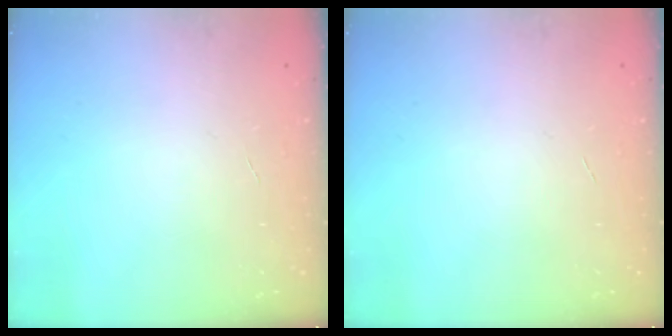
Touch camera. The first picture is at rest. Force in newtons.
{"total": 0.0}